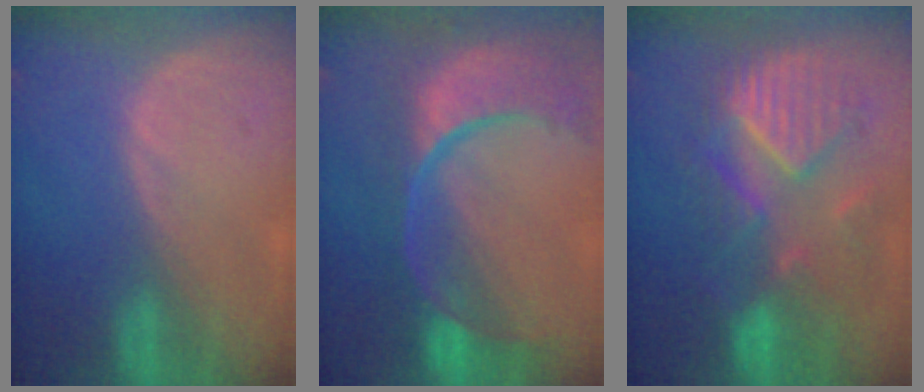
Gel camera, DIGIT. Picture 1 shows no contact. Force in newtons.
{"total": 13.2, "press": 10.7, "slide": 7.9}
{"total": 10.2, "press": 9.5, "slide": 3.7}